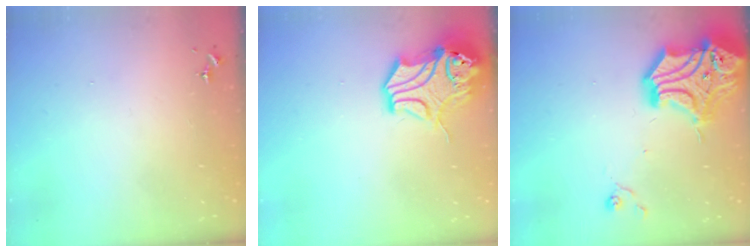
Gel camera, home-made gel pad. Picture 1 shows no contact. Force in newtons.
{"total": 14.2, "press": 14.1, "slide": 1.9}
{"total": 21.9, "press": 21.7, "slide": 2.9}